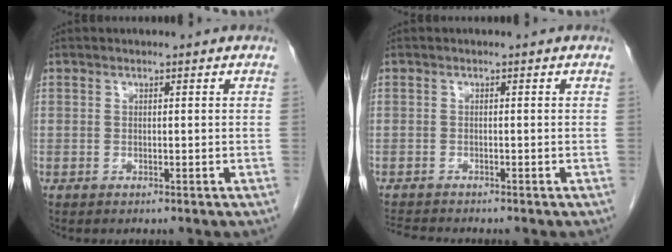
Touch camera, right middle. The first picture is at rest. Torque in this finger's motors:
{"motor_torque": [0.02, -0.01, 0.00, 0.00]}